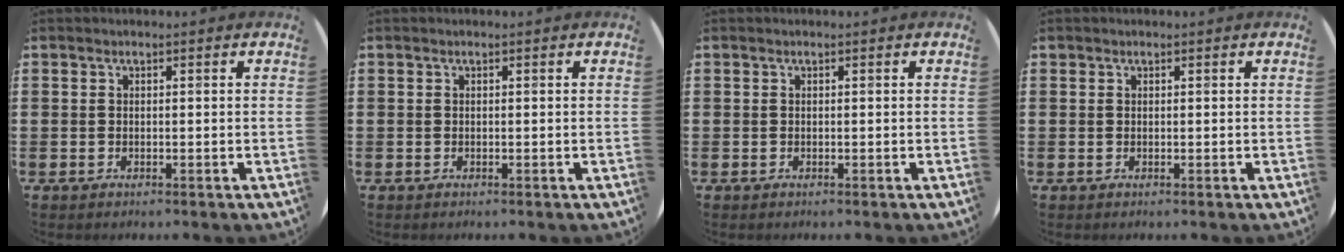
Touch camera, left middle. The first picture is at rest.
{"total": 0.0}
{"total": 0.0}
{"total": 0.0}